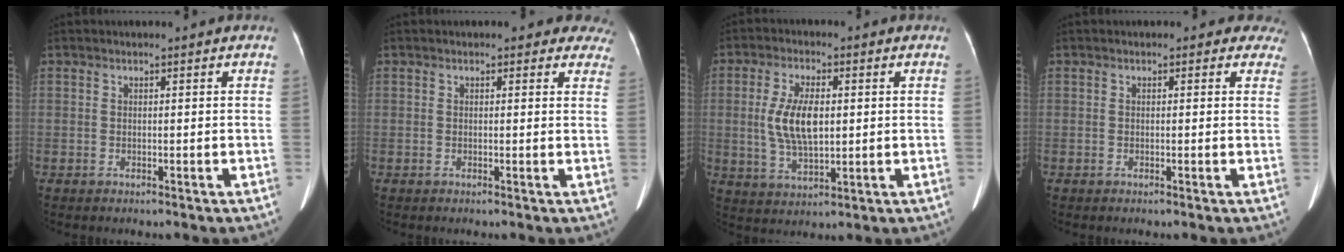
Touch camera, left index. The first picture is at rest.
{"total": 5.7, "force": [5.0, 2.6, 1.3], "torque": [0.017, -0.005, 0.028]}
{"total": 8.1, "force": [0.7, 3.4, 7.3], "torque": [-0.162, 0.007, 0.019]}
{"total": 2.6, "force": [2.0, 1.7, 0.2], "torque": [0.020, -0.006, -0.003]}